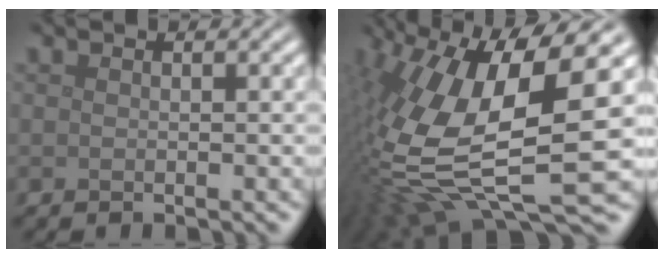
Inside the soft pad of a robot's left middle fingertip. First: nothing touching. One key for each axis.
{"total": 15.4, "fx": -0.3, "fy": 5.8, "fz": 14.3, "tx": -0.316, "ty": -0.012, "tz": 0.003}